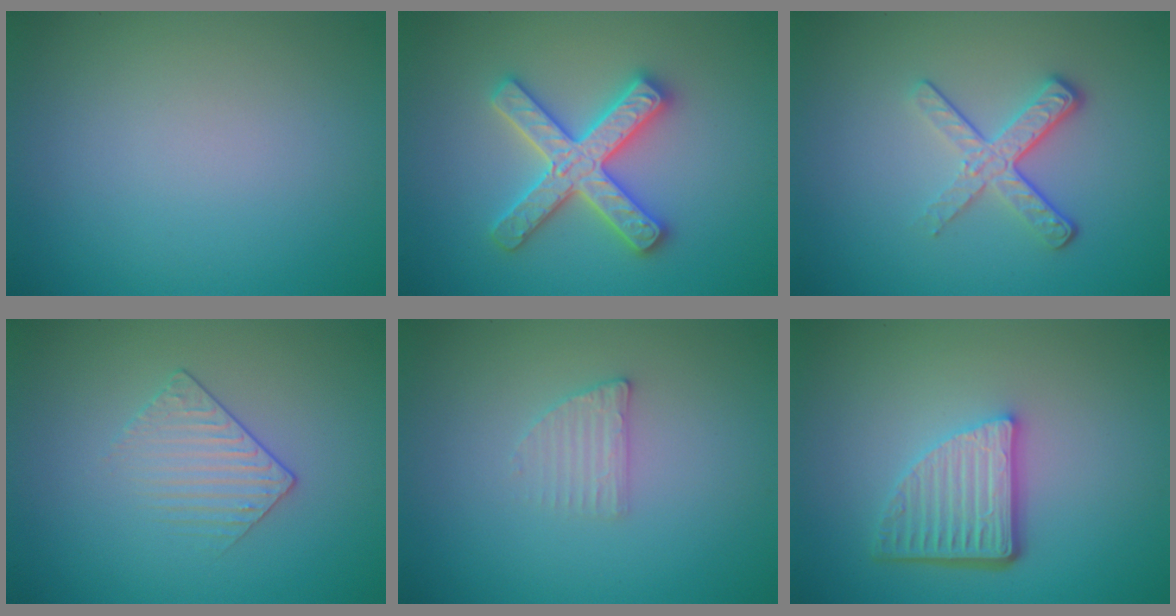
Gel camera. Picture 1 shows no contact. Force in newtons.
{"total": 5.0, "press": 4.9, "slide": 0.8}
{"total": 3.7, "press": 2.5, "slide": 2.7}
{"total": 1.5, "press": 1.0, "slide": 1.1}
{"total": 1.6, "press": 1.5, "slide": 0.3}
{"total": 5.0, "press": 3.5, "slide": 3.6}